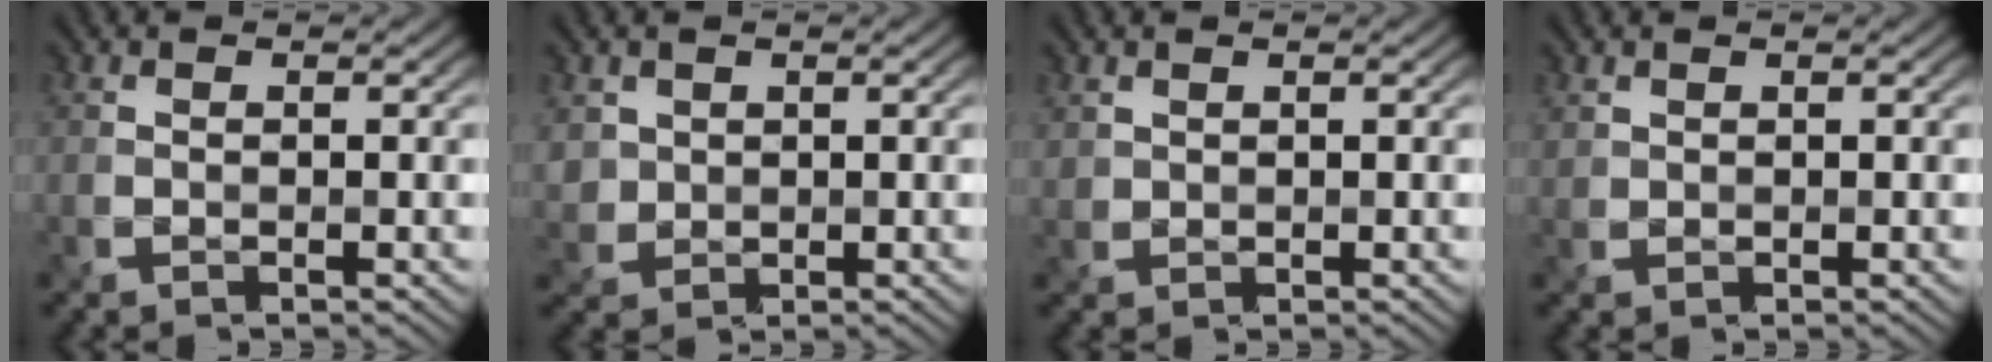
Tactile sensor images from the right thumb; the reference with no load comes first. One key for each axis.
{"total": 2.4, "fx": 1.3, "fy": 2.1, "fz": 0.4, "tx": -0.023, "ty": -0.004, "tz": 0.031}
{"total": 1.2, "fx": 0.9, "fy": 0.7, "fz": 0.1, "tx": -0.012, "ty": -0.002, "tz": 0.027}
{"total": 0.8, "fx": 0.7, "fy": 0.4, "fz": 0.0, "tx": -0.011, "ty": -0.002, "tz": 0.021}